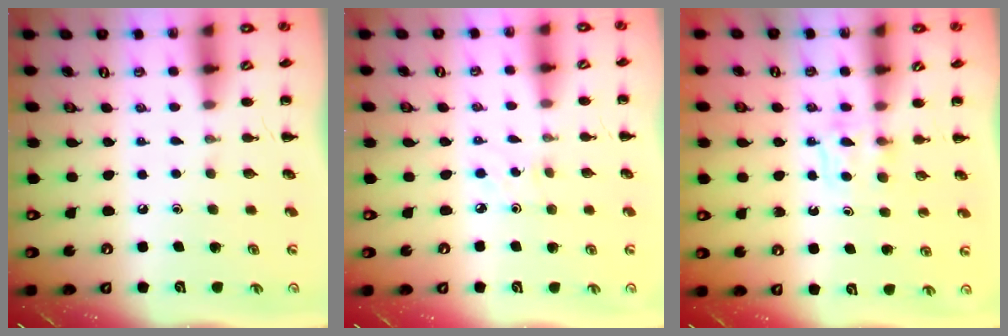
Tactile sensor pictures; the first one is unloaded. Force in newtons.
{"total": 2.1, "press": 2.0, "slide": 0.7}
{"total": 4.7, "press": 4.5, "slide": 1.3}